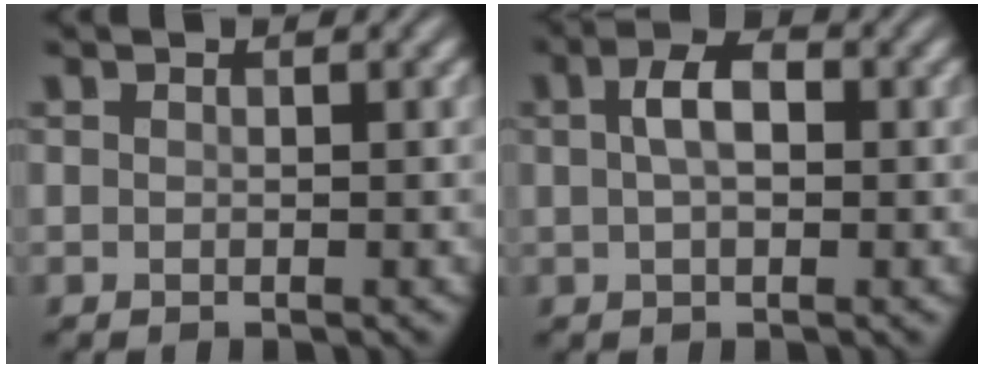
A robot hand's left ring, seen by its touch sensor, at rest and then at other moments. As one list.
[{"total": 3.2, "force": [0.5, 1.7, 2.7], "torque": [-0.051, 0.007, 0.005]}]